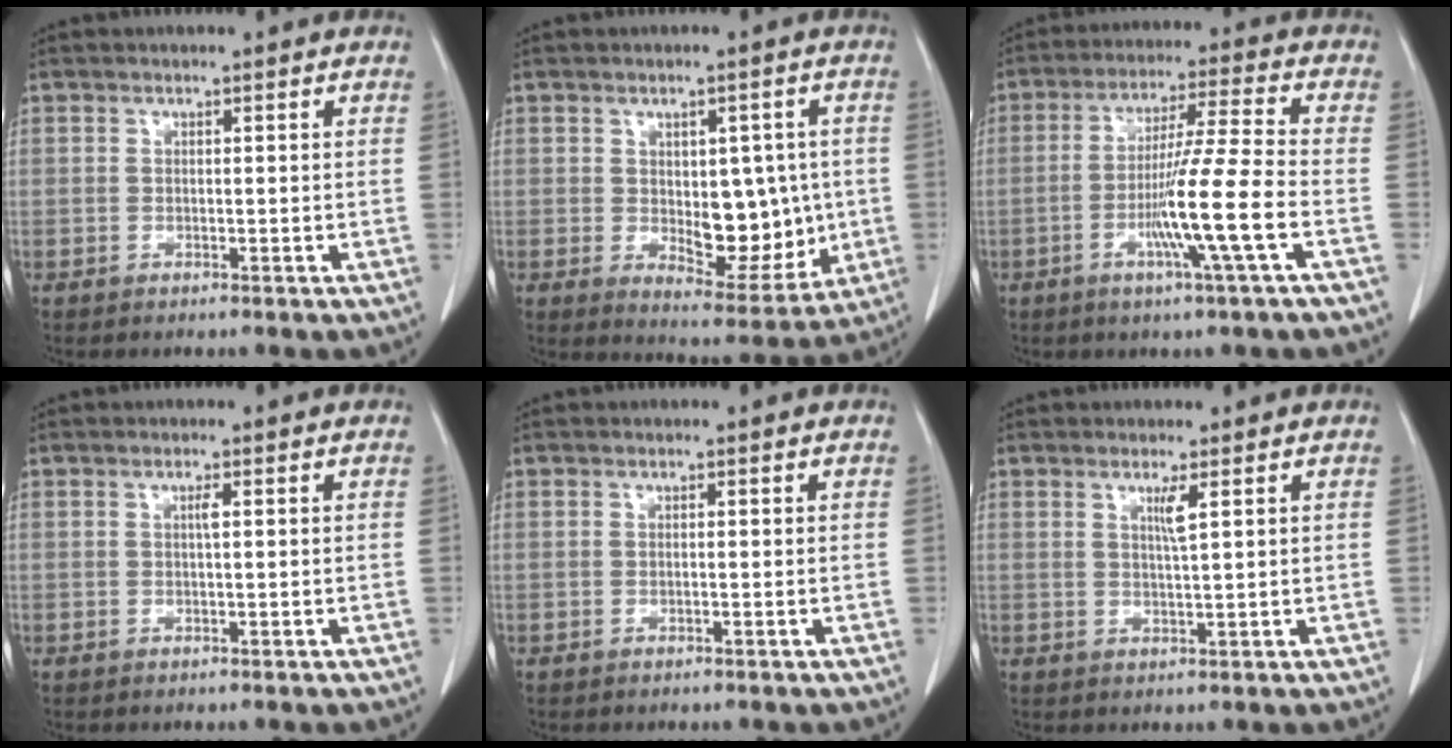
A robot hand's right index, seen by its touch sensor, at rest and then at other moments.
{"total": 10.3, "force": [-0.2, 5.3, 8.8], "torque": [-0.109, 0.000, 0.015]}
{"total": 11.4, "force": [-3.6, -1.6, 10.7], "torque": [-0.197, -0.009, -0.069]}
{"total": 0.9, "force": [0.2, 0.0, 0.8], "torque": [-0.015, 0.001, 0.002]}
{"total": 0.0}
{"total": 2.2, "force": [0.9, -0.4, 1.9], "torque": [-0.039, -0.005, 0.019]}